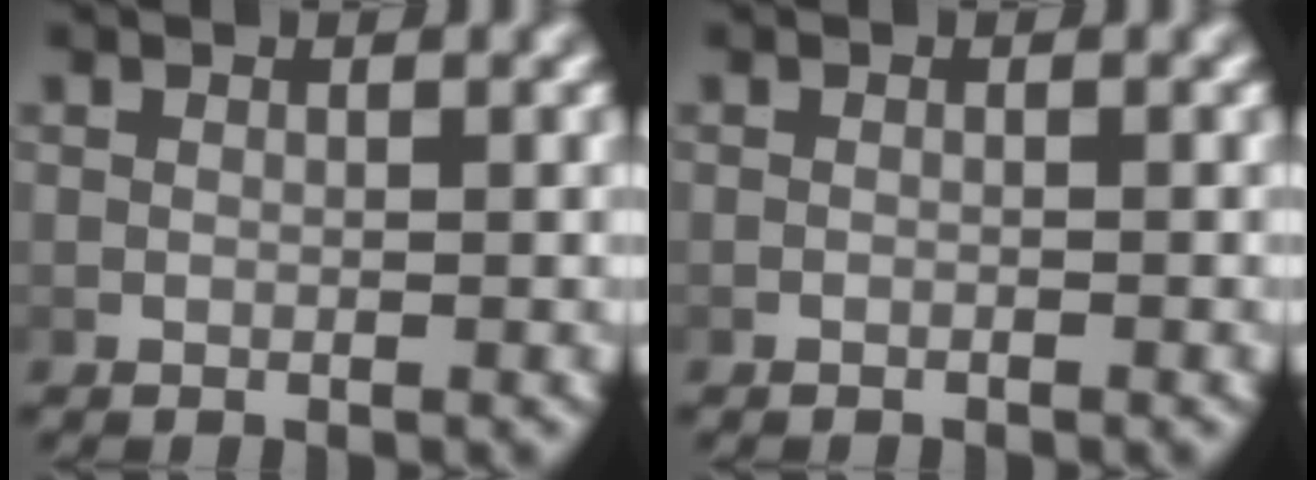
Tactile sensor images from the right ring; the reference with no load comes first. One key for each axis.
{"total": 0.6, "fx": -0.5, "fy": -0.1, "fz": 0.0, "tx": -0.003, "ty": 0.000, "tz": -0.009}